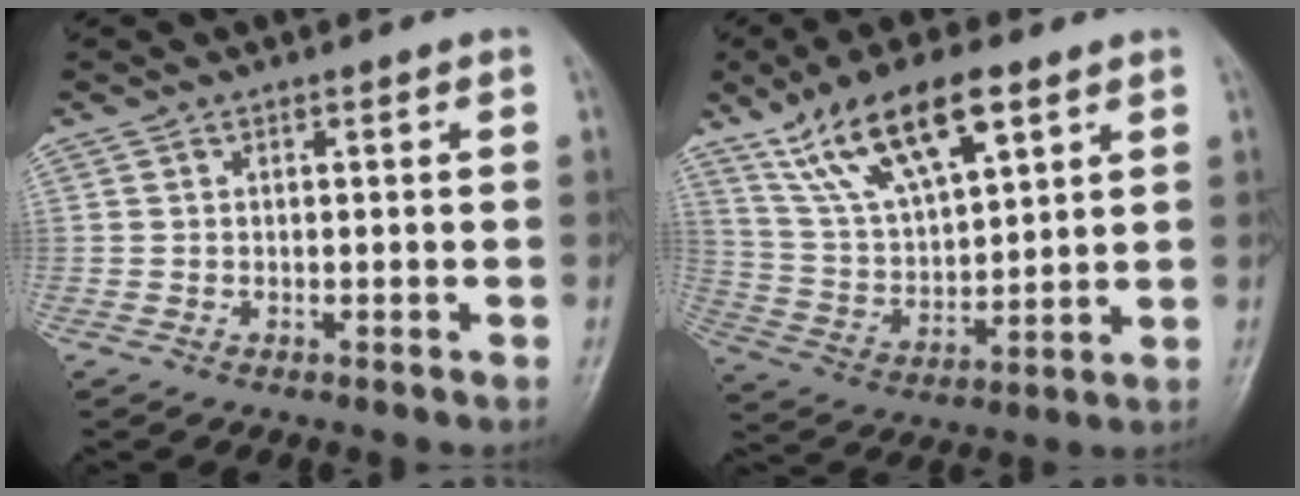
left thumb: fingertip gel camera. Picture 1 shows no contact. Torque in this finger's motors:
{"motor_torque": [0.58, 0.60, 1.37, -1.40, 0.27]}